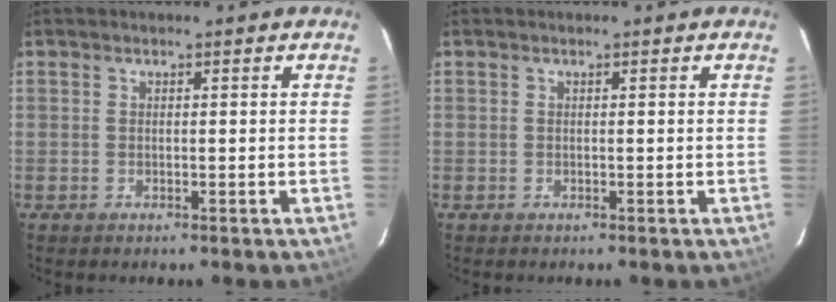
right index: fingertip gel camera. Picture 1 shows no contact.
{"total": 0.0}